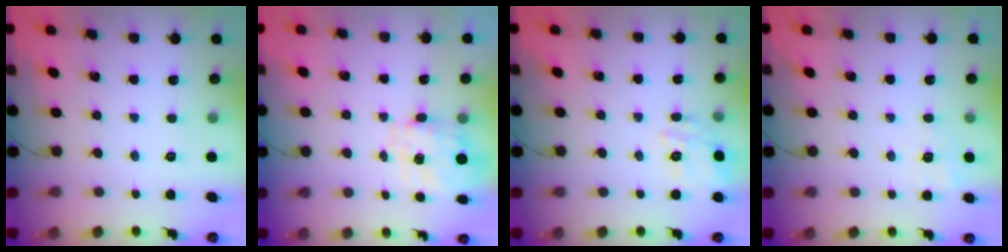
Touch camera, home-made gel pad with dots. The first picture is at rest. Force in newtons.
{"total": 5.2, "press": 5.1, "slide": 0.8}
{"total": 6.1, "press": 6.0, "slide": 1.1}
{"total": 1.7, "press": 0.9, "slide": 1.5}